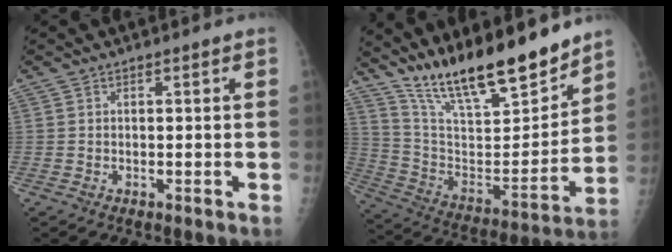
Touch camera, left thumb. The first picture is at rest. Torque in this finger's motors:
{"motor_torque": [1.22, 1.16, 1.41, -1.35, 0.26]}